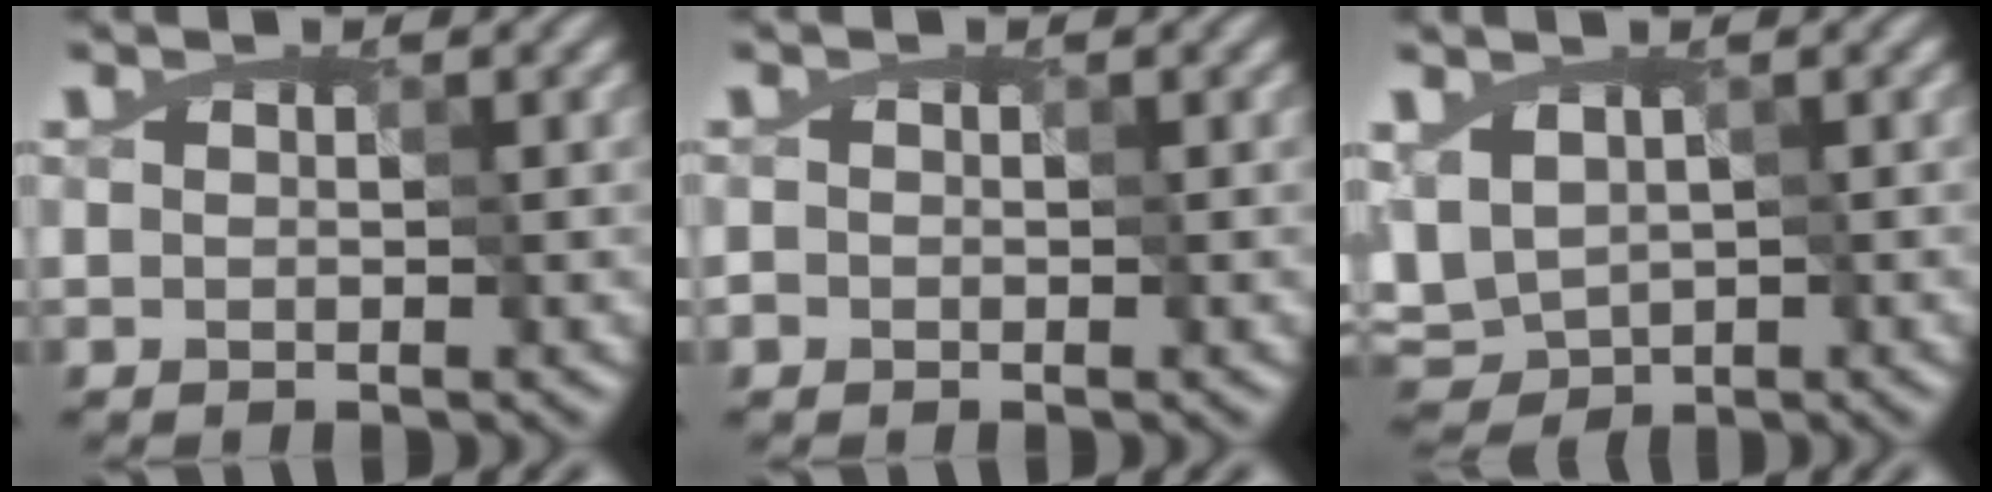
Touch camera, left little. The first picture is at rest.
{"total": 0.5, "force": [-0.3, 0.4, 0.0], "torque": [-0.003, -0.004, -0.001]}
{"total": 2.8, "force": [-1.1, 2.1, 1.6], "torque": [-0.040, -0.008, -0.011]}